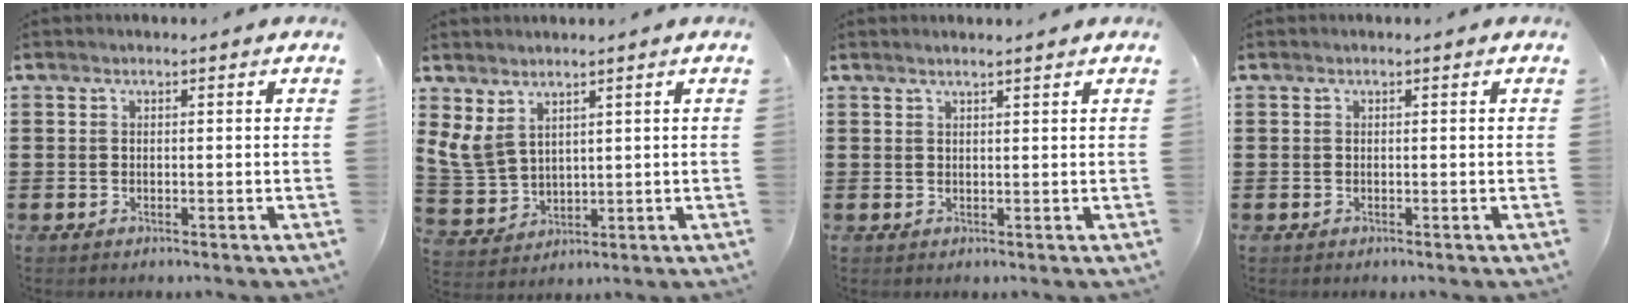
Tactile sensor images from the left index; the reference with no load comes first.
{"total": 5.3, "force": [3.5, 3.0, 2.6], "torque": [-0.079, -0.010, 0.067]}
{"total": 1.3, "force": [1.1, -0.2, 0.6], "torque": [-0.011, -0.001, 0.022]}
{"total": 0.0}